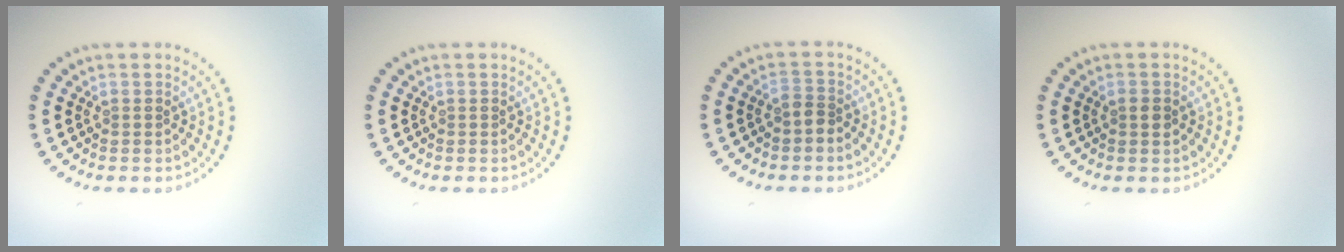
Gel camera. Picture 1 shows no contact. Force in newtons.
{"total": 0.0}
{"total": 1.6, "press": 1.3, "slide": 0.9}
{"total": 0.9, "press": 0.8, "slide": 0.2}